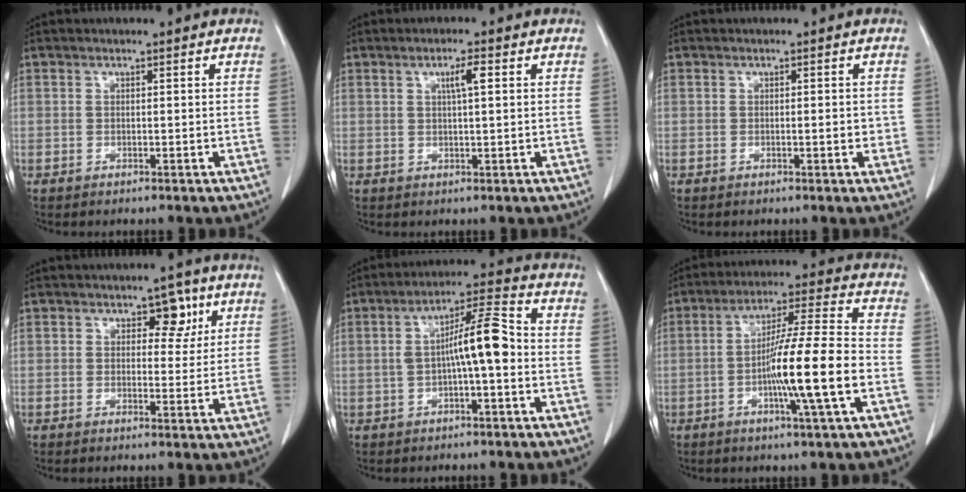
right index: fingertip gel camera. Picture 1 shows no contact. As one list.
[{"total": 2.8, "force": [0.9, 0.2, 2.6], "torque": [-0.045, 0.002, 0.016]}, {"total": 1.5, "force": [-0.2, 0.4, 1.4], "torque": [-0.021, 0.000, -0.002]}, {"total": 4.2, "force": [2.0, 2.5, 2.7], "torque": [-0.024, 0.006, 0.026]}, {"total": 8.3, "force": [-0.7, 1.1, 8.1], "torque": [-0.138, 0.027, -0.015]}, {"total": 13.5, "force": [-3.6, -0.7, 13.0], "torque": [-0.225, -0.004, -0.068]}]